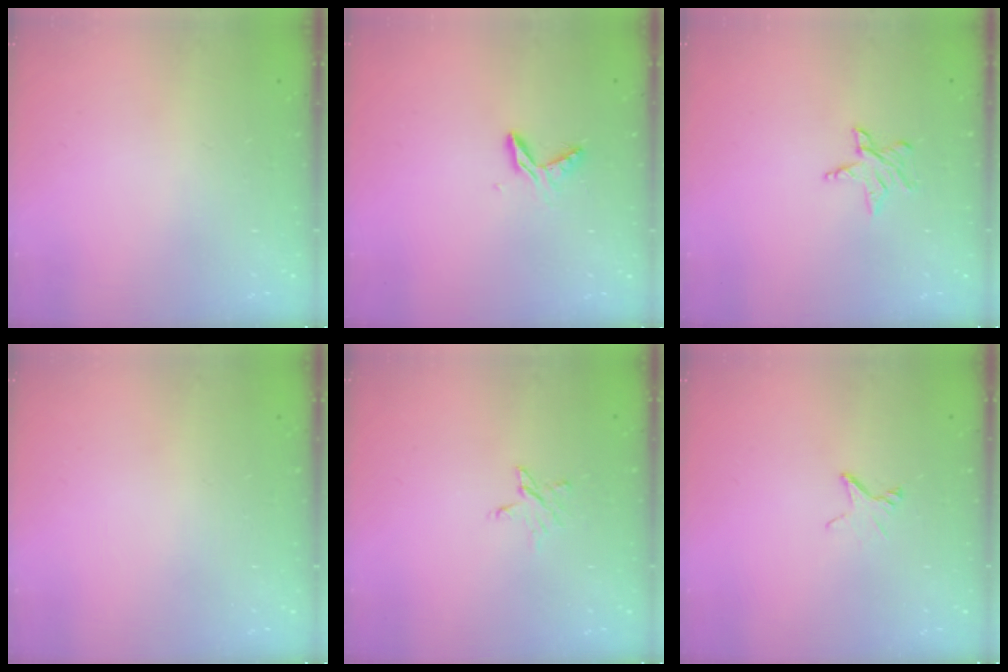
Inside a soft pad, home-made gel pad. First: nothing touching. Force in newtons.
{"total": 6.4, "press": 6.4, "slide": 0.4}
{"total": 3.7, "press": 3.7, "slide": 0.3}
{"total": 0.0}
{"total": 2.5, "press": 2.5, "slide": 0.2}
{"total": 2.3, "press": 2.3, "slide": 0.2}